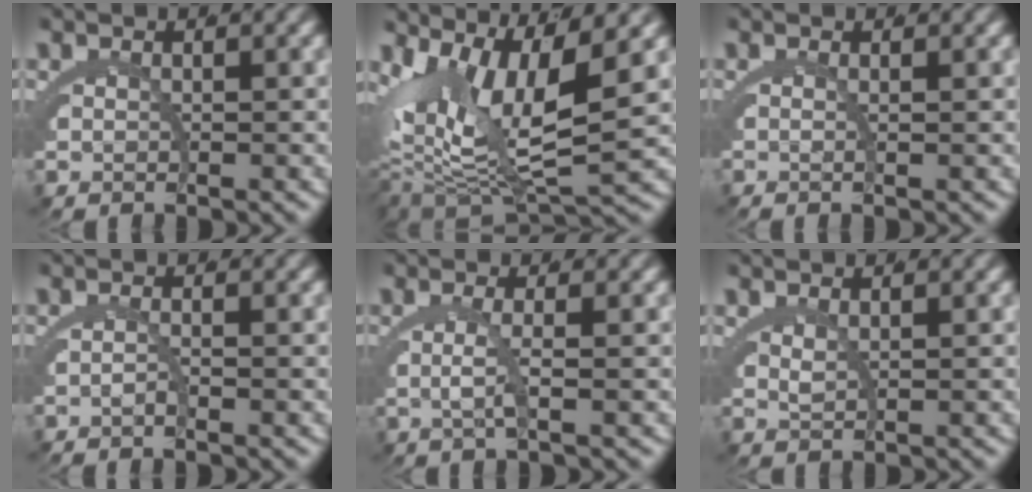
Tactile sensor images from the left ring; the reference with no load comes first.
{"total": 10.3, "force": [-1.3, 6.4, 7.9], "torque": [-0.139, -0.026, -0.017]}
{"total": 1.4, "force": [0.1, -1.3, -0.5], "torque": [0.022, 0.006, 0.001]}
{"total": 1.7, "force": [-1.0, -1.3, -0.4], "torque": [0.023, 0.008, -0.024]}
{"total": 1.9, "force": [-0.3, -1.4, 1.2], "torque": [-0.012, 0.006, -0.011]}
{"total": 1.1, "force": [0.7, -0.8, 0.1], "torque": [0.002, -0.003, 0.019]}